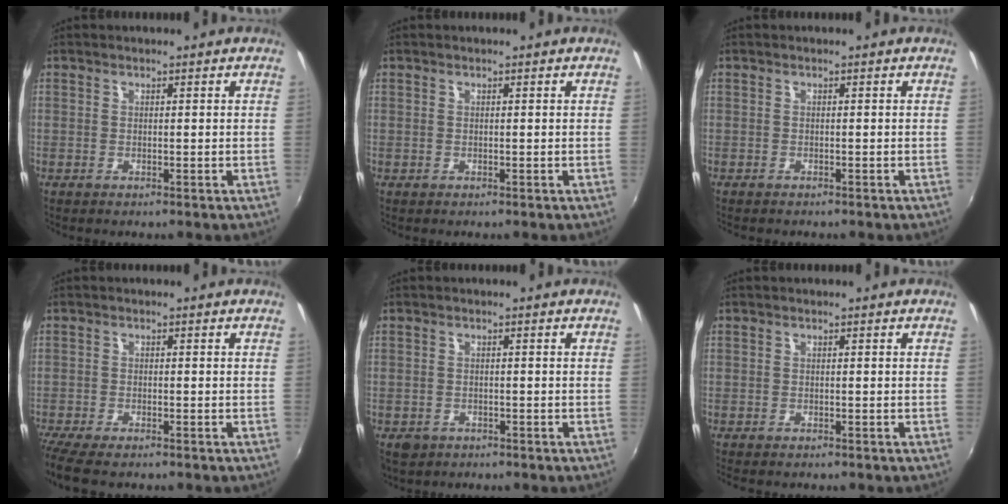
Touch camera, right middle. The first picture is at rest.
{"total": 0.0}
{"total": 0.8, "force": [-0.7, 0.0, 0.3], "torque": [-0.009, -0.003, -0.010]}
{"total": 6.2, "force": [-5.2, 0.9, 3.3], "torque": [-0.084, -0.035, -0.095]}
{"total": 3.4, "force": [-1.7, 2.7, 1.2], "torque": [-0.029, -0.007, -0.023]}
{"total": 1.0, "force": [-0.9, 0.1, 0.5], "torque": [-0.014, -0.005, -0.013]}